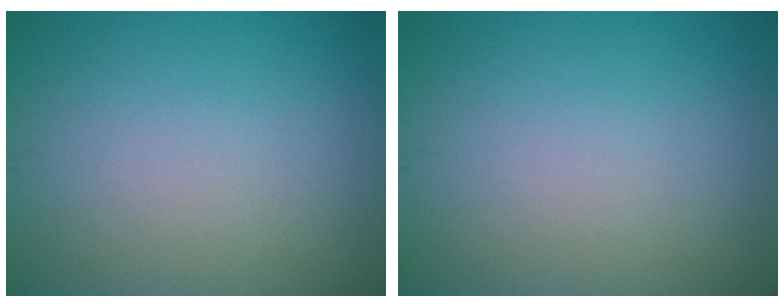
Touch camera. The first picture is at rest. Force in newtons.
{"total": 0.0}